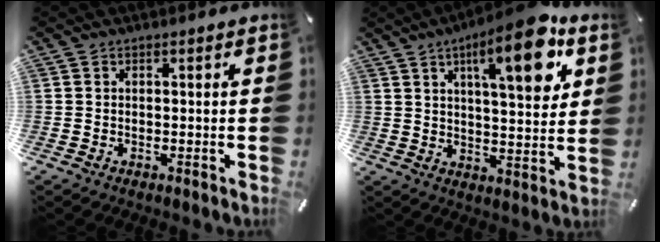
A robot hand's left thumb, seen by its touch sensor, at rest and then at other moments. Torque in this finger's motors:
{"motor_torque": [0.89, 0.89, 1.26, -0.91, 0.52]}